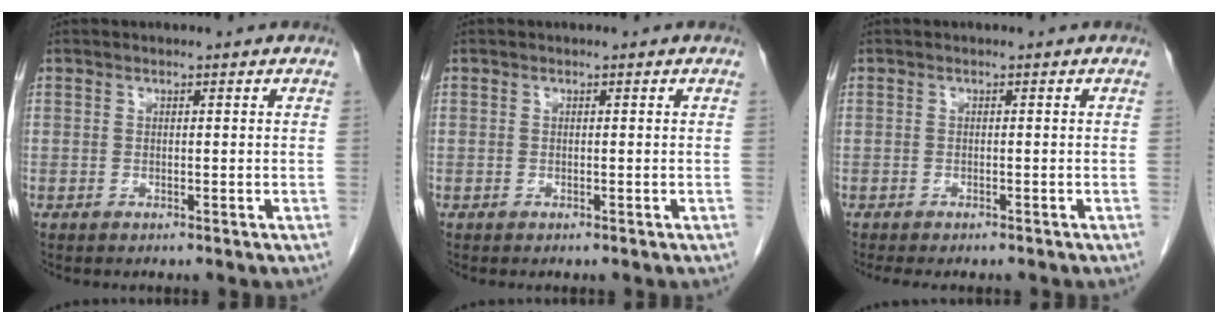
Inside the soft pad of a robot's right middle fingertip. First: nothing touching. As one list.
[{"total": 0.0}, {"total": 4.7, "force": [-4.1, 1.2, 2.0], "torque": [-0.020, -0.007, -0.053]}]